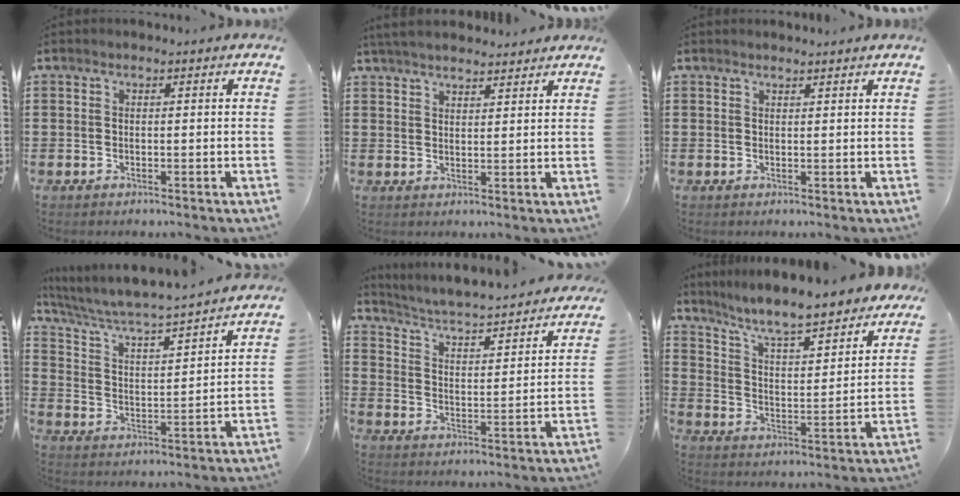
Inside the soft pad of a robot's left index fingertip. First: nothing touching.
{"total": 4.0, "force": [3.9, 0.4, 1.0], "torque": [-0.030, -0.004, 0.073]}
{"total": 1.3, "force": [1.3, 0.0, 0.2], "torque": [-0.006, -0.001, 0.025]}
{"total": 3.9, "force": [3.6, 0.0, 1.5], "torque": [-0.051, -0.040, 0.049]}
{"total": 3.0, "force": [2.7, 0.0, 1.1], "torque": [-0.039, -0.032, 0.034]}
{"total": 7.2, "force": [6.5, 0.0, 3.0], "torque": [-0.085, -0.049, 0.107]}